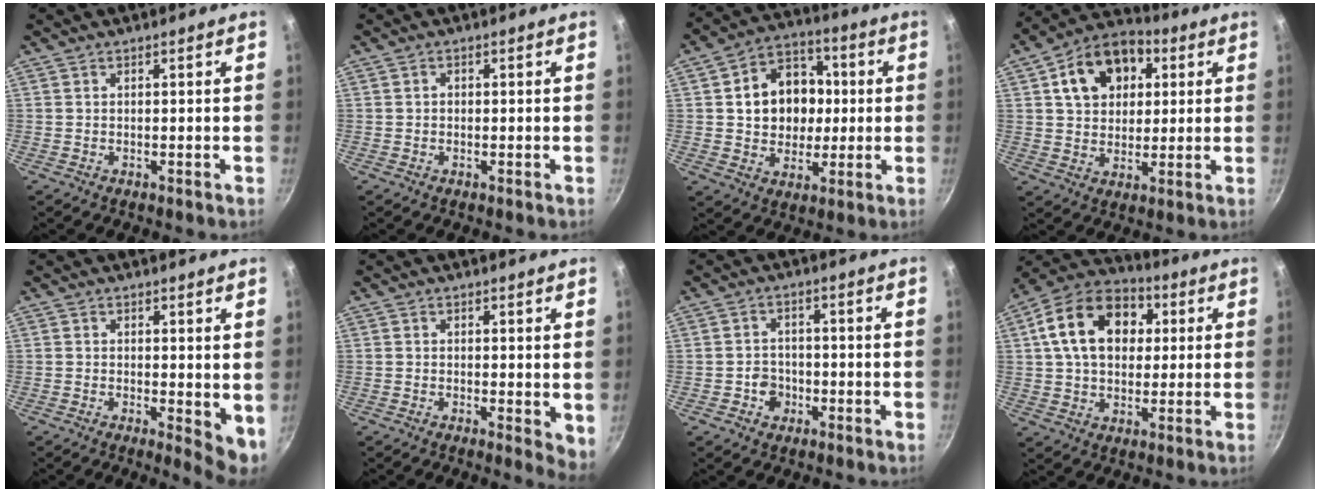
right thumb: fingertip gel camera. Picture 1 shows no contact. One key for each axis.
{"total": 0.9, "fx": 0.0, "fy": 0.8, "fz": 0.4, "tx": -0.006, "ty": 0.004, "tz": -0.002}
{"total": 14.5, "fx": 1.3, "fy": 11.9, "fz": 8.2, "tx": -0.091, "ty": 0.020, "tz": 0.019}
{"total": 14.8, "fx": 4.7, "fy": 10.8, "fz": 9.0, "tx": -0.119, "ty": 0.016, "tz": 0.067}
{"total": 5.2, "fx": 0.5, "fy": 2.1, "fz": 4.8, "tx": -0.057, "ty": -0.011, "tz": 0.008}
{"total": 3.8, "fx": 0.5, "fy": 1.7, "fz": 3.4, "tx": -0.038, "ty": -0.009, "tz": 0.007}
{"total": 3.7, "fx": -1.2, "fy": 3.2, "fz": 1.3, "tx": -0.001, "ty": 0.012, "tz": -0.021}
{"total": 17.7, "fx": 4.1, "fy": 12.6, "fz": 11.8, "tx": -0.176, "ty": 0.021, "tz": 0.055}